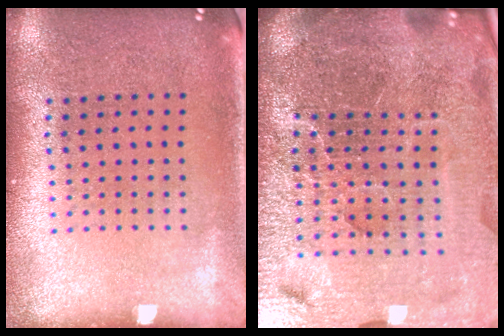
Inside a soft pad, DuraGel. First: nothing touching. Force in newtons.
{"total": 7.1, "press": 6.2, "slide": 3.5}